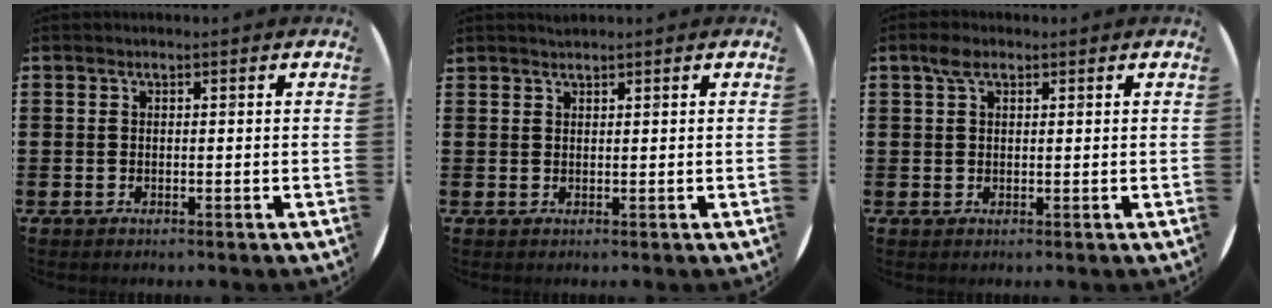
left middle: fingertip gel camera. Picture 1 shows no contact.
{"total": 0.8, "force": [0.8, -0.1, -0.2], "torque": [0.002, 0.000, 0.016]}
{"total": 2.3, "force": [1.4, 1.2, 1.4], "torque": [-0.024, 0.003, 0.024]}